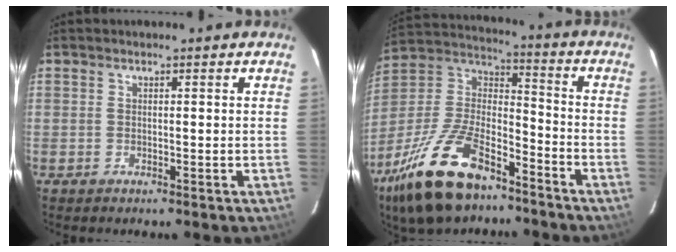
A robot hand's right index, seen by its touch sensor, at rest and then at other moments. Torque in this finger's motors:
{"motor_torque": [1.08, -1.06, 0.91, 0.21]}